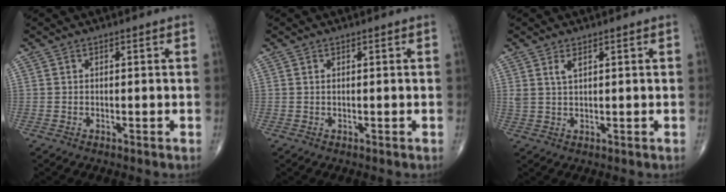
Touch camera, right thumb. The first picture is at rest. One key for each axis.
{"total": 0.0}
{"total": 2.2, "fx": 1.2, "fy": 0.8, "fz": 1.7, "tx": -0.037, "ty": -0.004, "tz": 0.030}